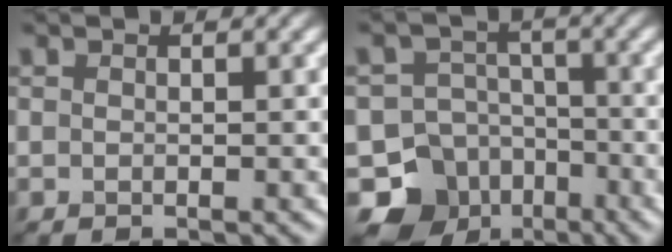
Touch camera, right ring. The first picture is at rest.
{"total": 11.4, "force": [-6.8, 9.0, 2.0], "torque": [-0.030, -0.025, -0.125]}